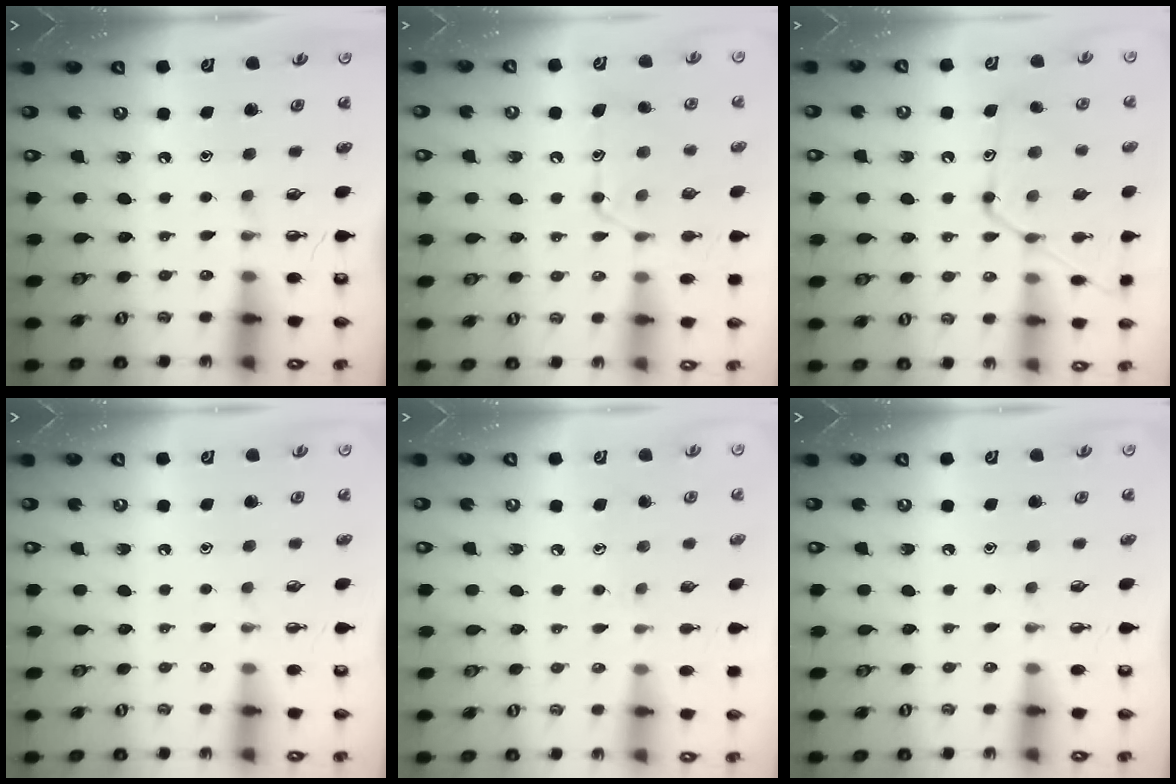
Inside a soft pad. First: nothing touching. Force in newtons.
{"total": 15.0, "press": 15.0, "slide": 1.1}
{"total": 15.4, "press": 15.4, "slide": 0.9}
{"total": 0.0}
{"total": 5.5, "press": 5.5, "slide": 0.6}
{"total": 0.0}